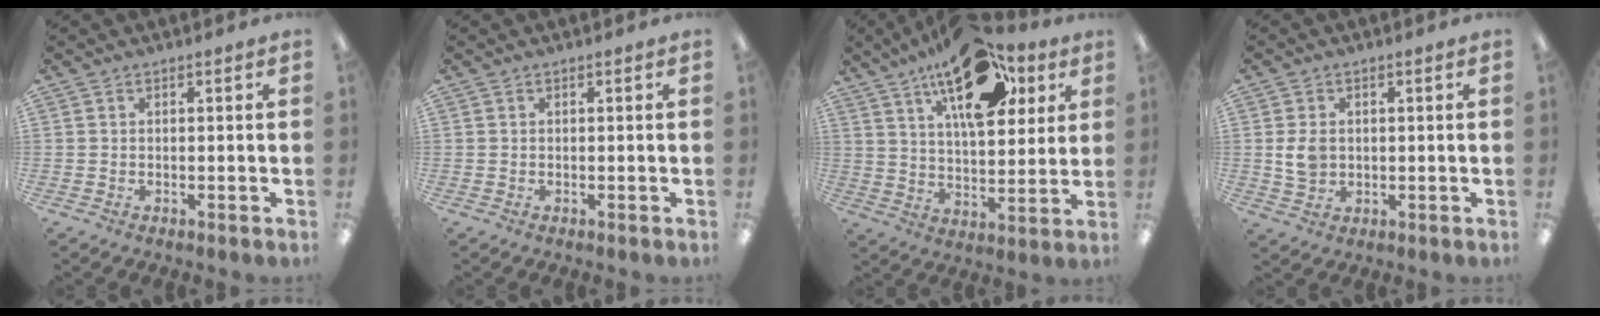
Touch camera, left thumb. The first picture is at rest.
{"total": 0.0}
{"total": 21.2, "force": [12.4, 9.9, 14.0], "torque": [-0.207, -0.053, 0.202]}
{"total": 5.1, "force": [0.4, 3.9, 3.2], "torque": [-0.060, 0.002, 0.008]}